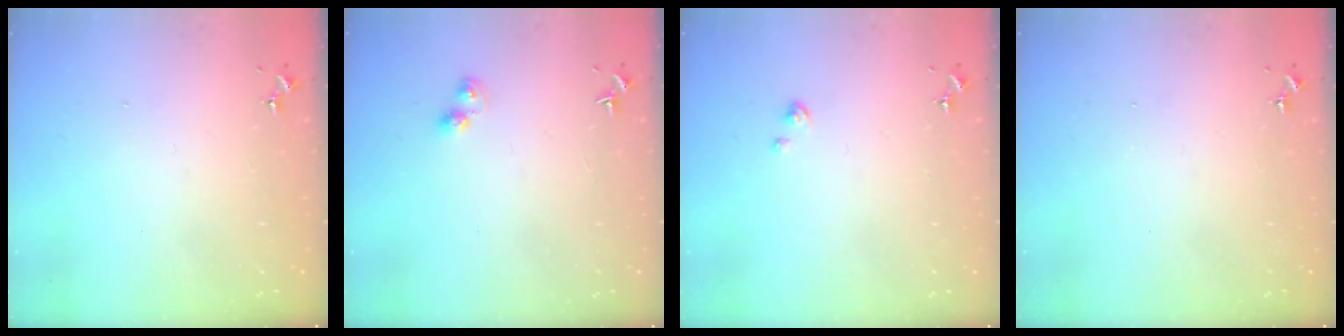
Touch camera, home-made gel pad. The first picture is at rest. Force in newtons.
{"total": 4.2, "press": 4.2, "slide": 0.4}
{"total": 1.0, "press": 1.0, "slide": 0.2}
{"total": 0.0}